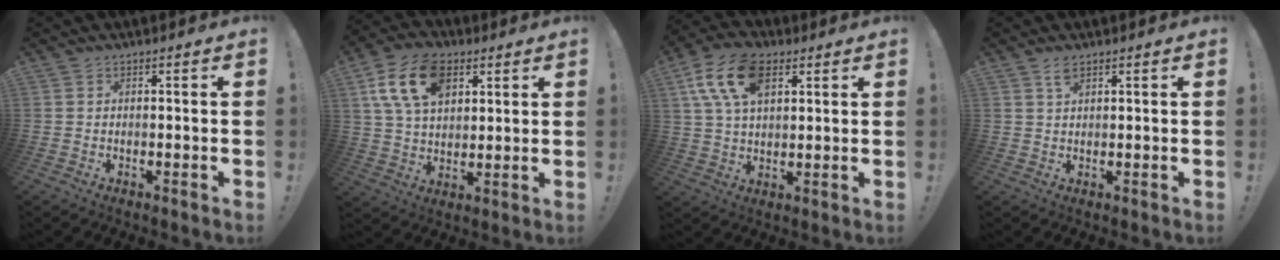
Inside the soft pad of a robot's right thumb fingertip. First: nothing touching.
{"total": 16.4, "force": [7.1, 10.5, 10.4], "torque": [-0.195, -0.014, 0.136]}
{"total": 14.9, "force": [6.3, 8.6, 10.4], "torque": [-0.197, -0.005, 0.117]}
{"total": 2.6, "force": [1.5, 1.0, 1.8], "torque": [-0.029, -0.003, 0.025]}